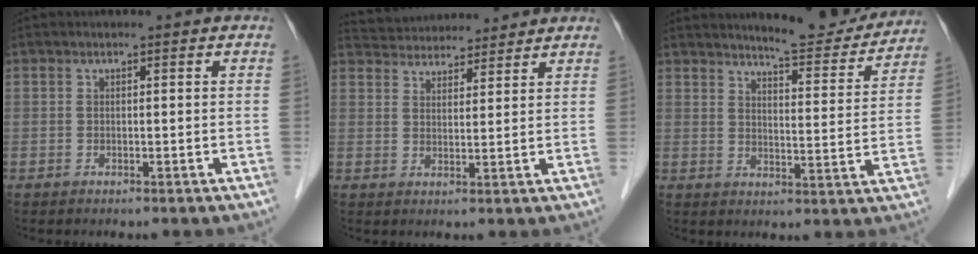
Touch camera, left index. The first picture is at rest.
{"total": 9.9, "force": [9.5, 2.1, 1.9], "torque": [-0.030, 0.027, 0.142]}
{"total": 11.0, "force": [10.5, 1.2, 2.9], "torque": [-0.034, -0.027, 0.130]}